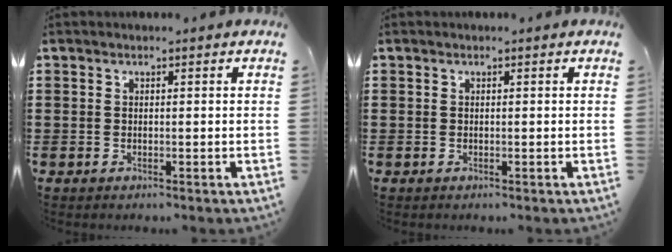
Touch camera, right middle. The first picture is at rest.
{"total": 0.0}